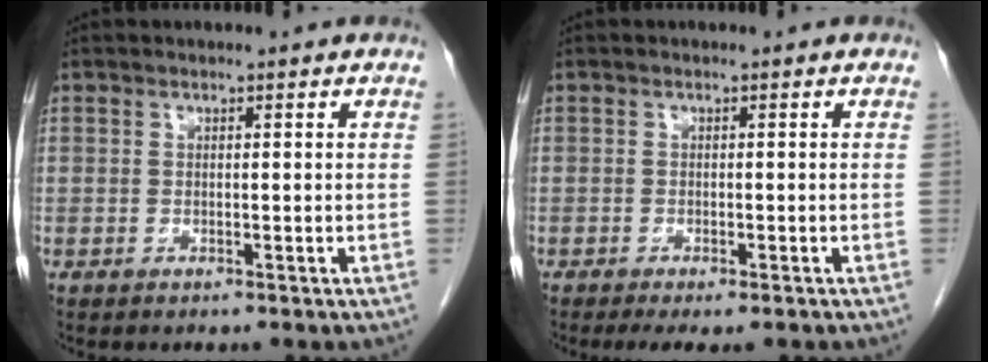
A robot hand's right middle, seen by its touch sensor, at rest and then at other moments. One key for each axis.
{"total": 4.4, "fx": -3.3, "fy": 1.2, "fz": 2.6, "tx": -0.032, "ty": -0.010, "tz": -0.046}